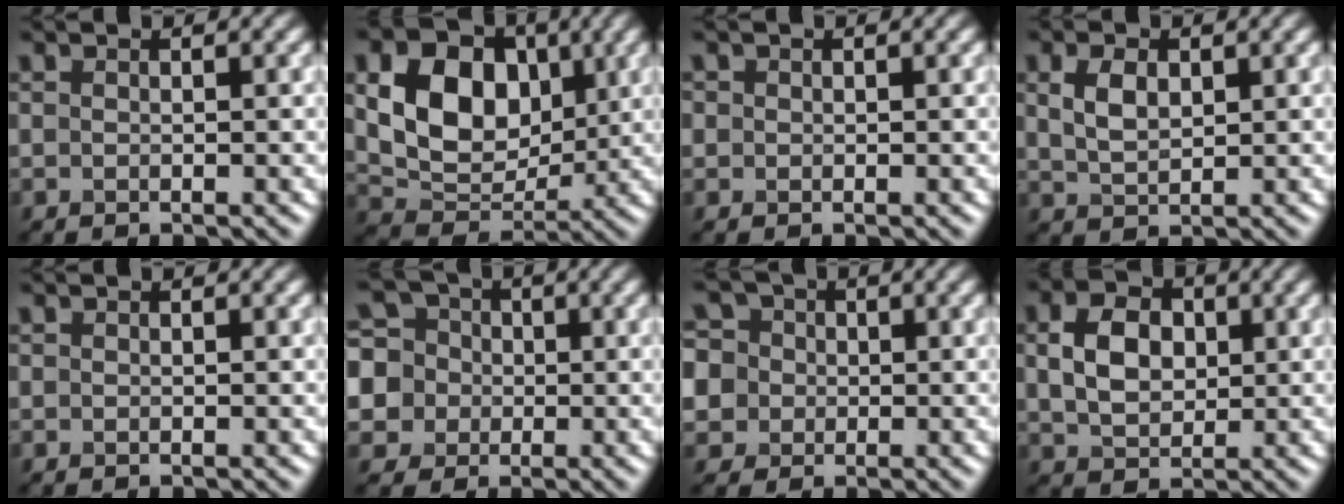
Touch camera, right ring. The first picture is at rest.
{"total": 9.1, "force": [1.8, 6.6, 5.9], "torque": [-0.116, -0.004, 0.031]}
{"total": 0.8, "force": [0.2, 0.7, 0.1], "torque": [0.004, 0.000, -0.001]}
{"total": 2.9, "force": [1.0, 1.8, 2.1], "torque": [-0.047, 0.001, 0.022]}
{"total": 0.0}
{"total": 7.7, "force": [-0.5, 7.3, 2.4], "torque": [-0.069, 0.030, -0.040]}
{"total": 7.9, "force": [0.7, 7.3, 3.0], "torque": [-0.063, 0.035, -0.018]}
{"total": 4.8, "force": [0.9, 3.5, 3.2], "torque": [-0.067, 0.003, 0.014]}